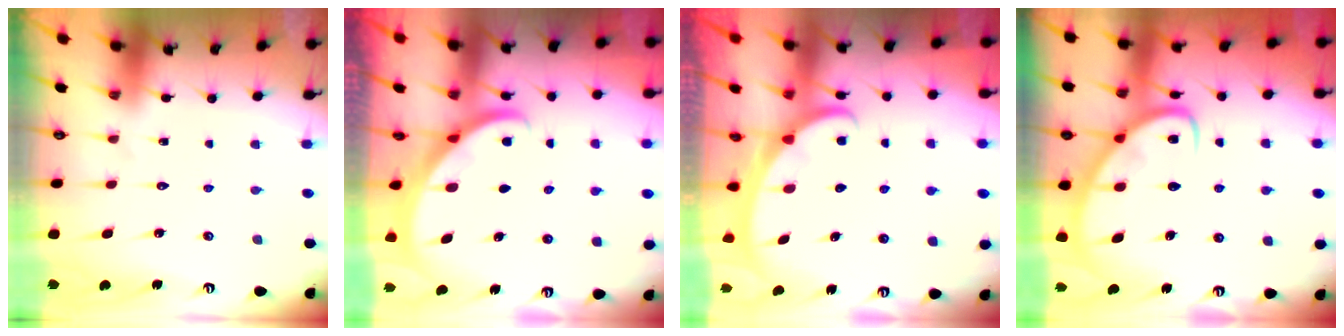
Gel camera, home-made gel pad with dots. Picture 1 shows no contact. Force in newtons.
{"total": 2.8, "press": 2.8, "slide": 0.2}
{"total": 2.6, "press": 2.6, "slide": 0.3}
{"total": 11.3, "press": 11.3, "slide": 1.0}